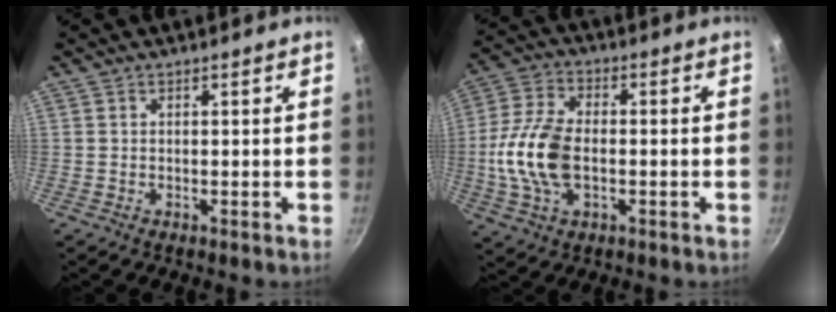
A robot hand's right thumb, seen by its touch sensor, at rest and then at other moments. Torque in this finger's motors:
{"motor_torque": [0.79, 1.01, 1.25, -1.00, 0.52]}